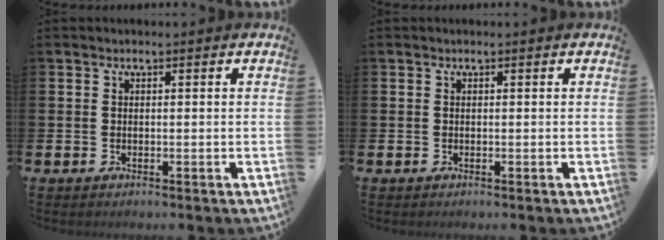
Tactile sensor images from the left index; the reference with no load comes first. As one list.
[{"total": 0.0}]